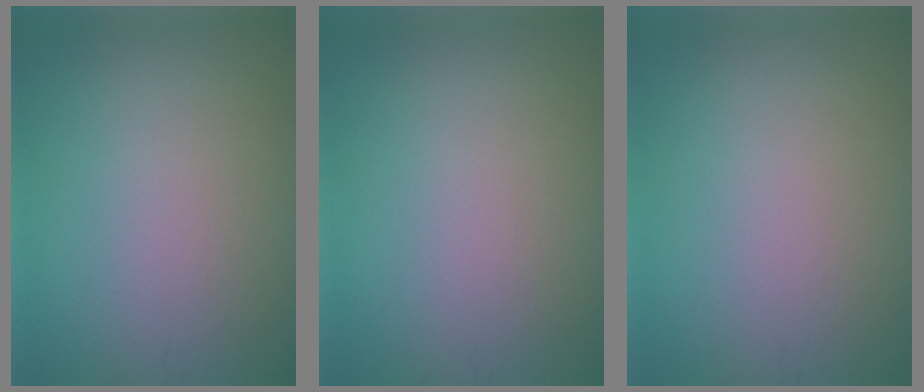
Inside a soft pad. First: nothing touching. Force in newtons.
{"total": 0.0}
{"total": 0.0}